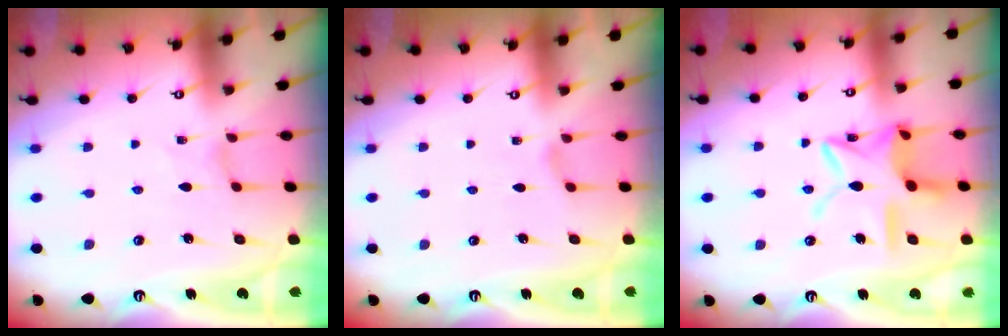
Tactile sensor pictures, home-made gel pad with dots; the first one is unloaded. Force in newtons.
{"total": 1.0, "press": 1.0, "slide": 0.2}
{"total": 14.3, "press": 14.2, "slide": 1.1}